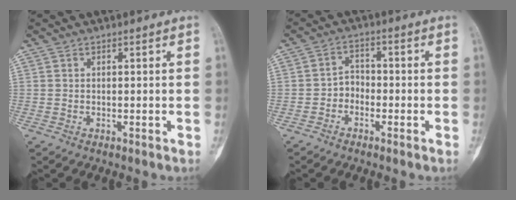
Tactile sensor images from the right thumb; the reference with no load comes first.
{"total": 3.2, "force": [-1.7, 2.5, 1.2], "torque": [0.006, 0.018, -0.042]}